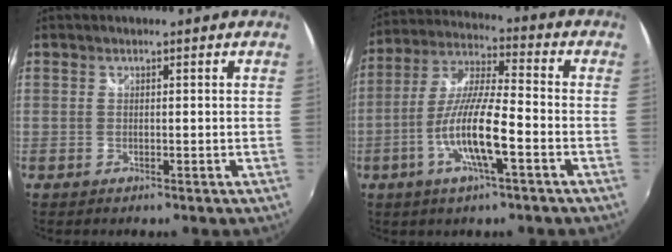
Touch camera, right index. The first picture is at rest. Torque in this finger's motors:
{"motor_torque": [1.87, -0.27, 1.06, 0.21]}